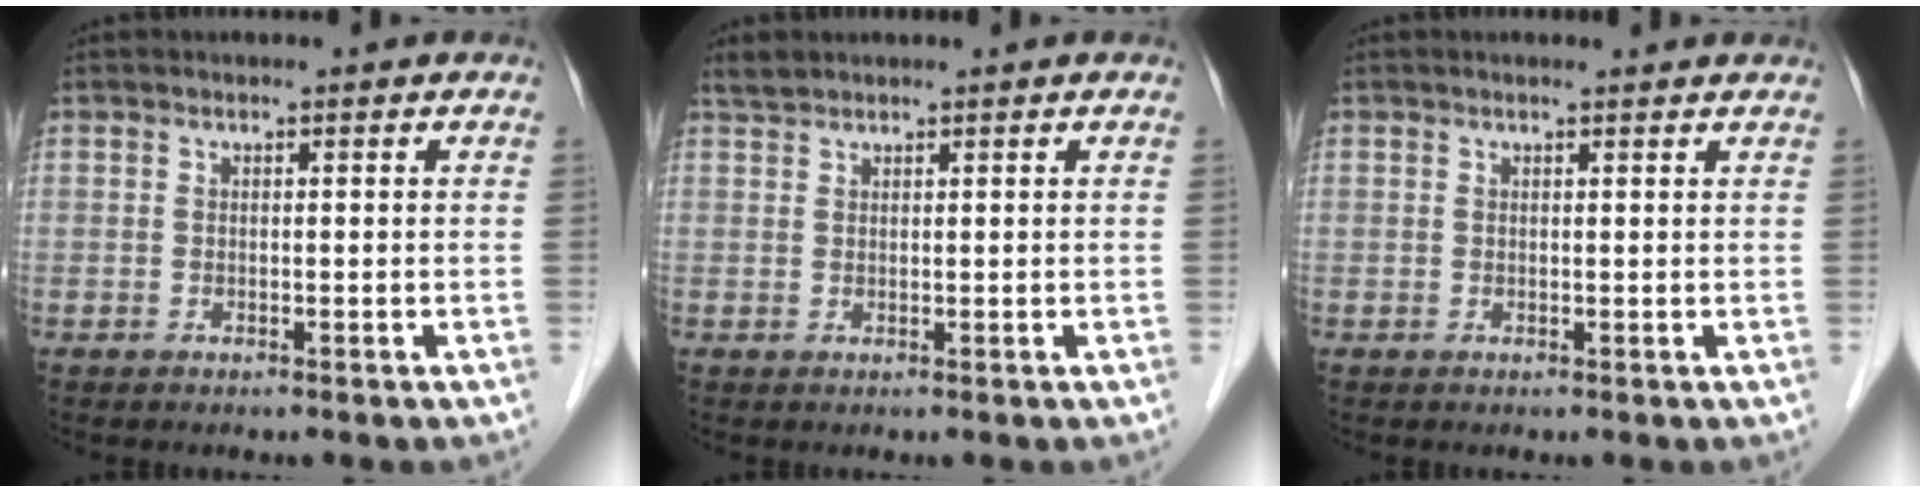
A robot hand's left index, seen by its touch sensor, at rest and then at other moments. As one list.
[{"total": 1.5, "force": [1.4, 0.4, 0.2], "torque": [-0.008, 0.009, 0.032]}, {"total": 2.4, "force": [2.3, 0.2, 0.6], "torque": [-0.013, 0.009, 0.021]}]